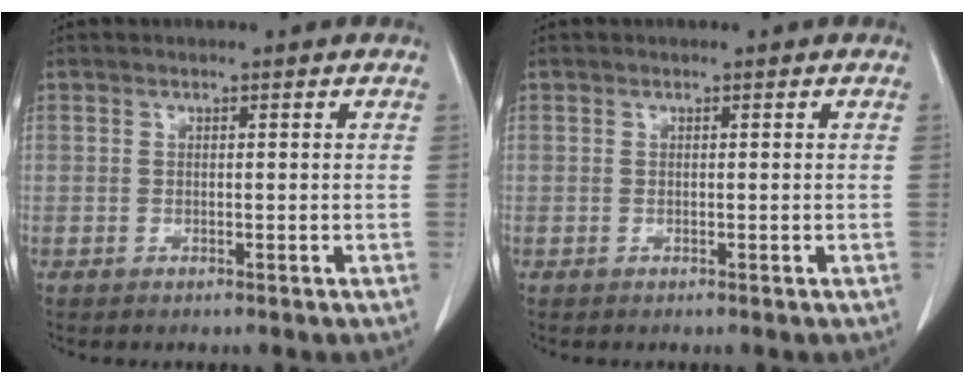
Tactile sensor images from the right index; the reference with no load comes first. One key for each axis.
{"total": 0.0}